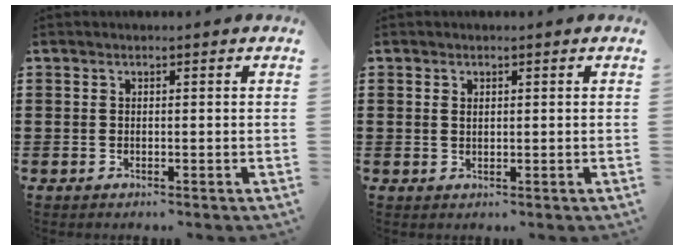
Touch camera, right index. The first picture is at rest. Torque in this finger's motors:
{"motor_torque": [-0.49, 0.57, 0.00, -0.01]}